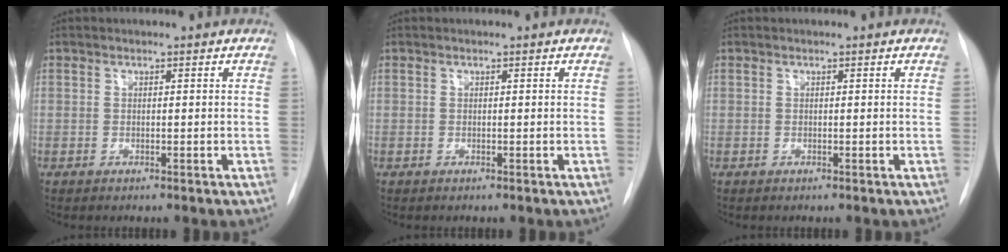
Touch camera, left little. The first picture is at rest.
{"total": 0.0}
{"total": 0.0}